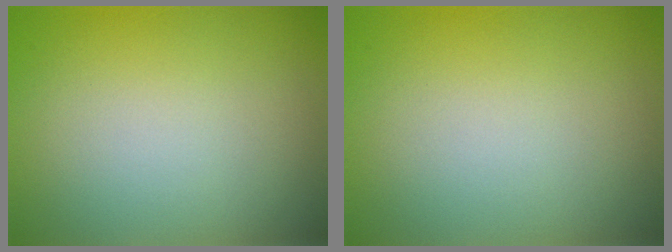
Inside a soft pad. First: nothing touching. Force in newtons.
{"total": 0.0}